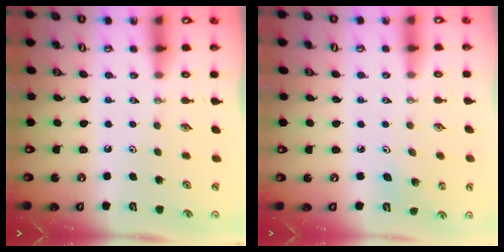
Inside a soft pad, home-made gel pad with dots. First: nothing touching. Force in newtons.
{"total": 4.7, "press": 4.7, "slide": 0.7}